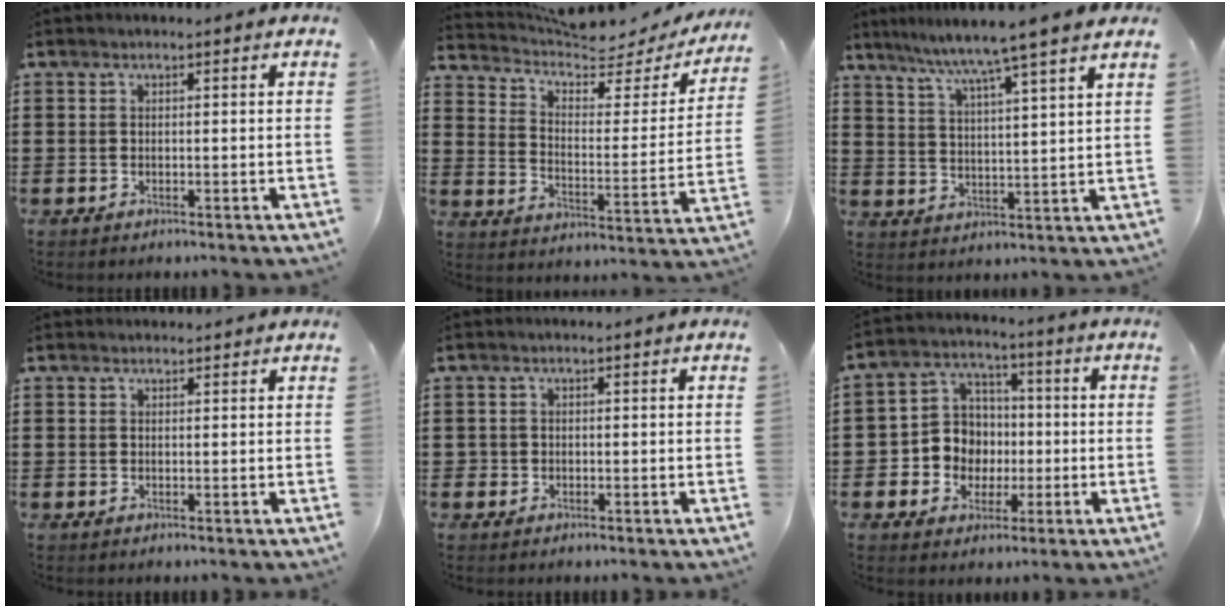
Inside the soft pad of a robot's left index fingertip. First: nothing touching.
{"total": 5.1, "force": [4.7, 1.0, 1.8], "torque": [-0.055, -0.040, 0.073]}
{"total": 6.2, "force": [5.3, -1.6, 2.9], "torque": [-0.077, -0.037, 0.083]}
{"total": 0.9, "force": [0.9, 0.3, -0.1], "torque": [-0.002, 0.000, 0.018]}
{"total": 0.7, "force": [0.0, 0.7, -0.1], "torque": [-0.001, 0.006, -0.002]}
{"total": 7.5, "force": [-0.7, 7.2, 1.9], "torque": [-0.068, 0.014, -0.008]}